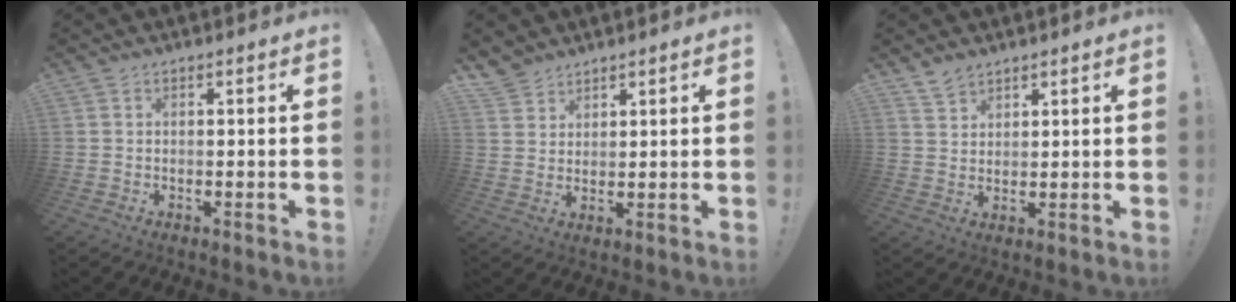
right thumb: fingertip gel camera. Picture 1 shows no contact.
{"total": 4.9, "force": [4.3, 2.5, 0.6], "torque": [-0.011, -0.029, 0.083]}
{"total": 4.0, "force": [3.6, 1.7, 0.7], "torque": [-0.008, -0.024, 0.068]}